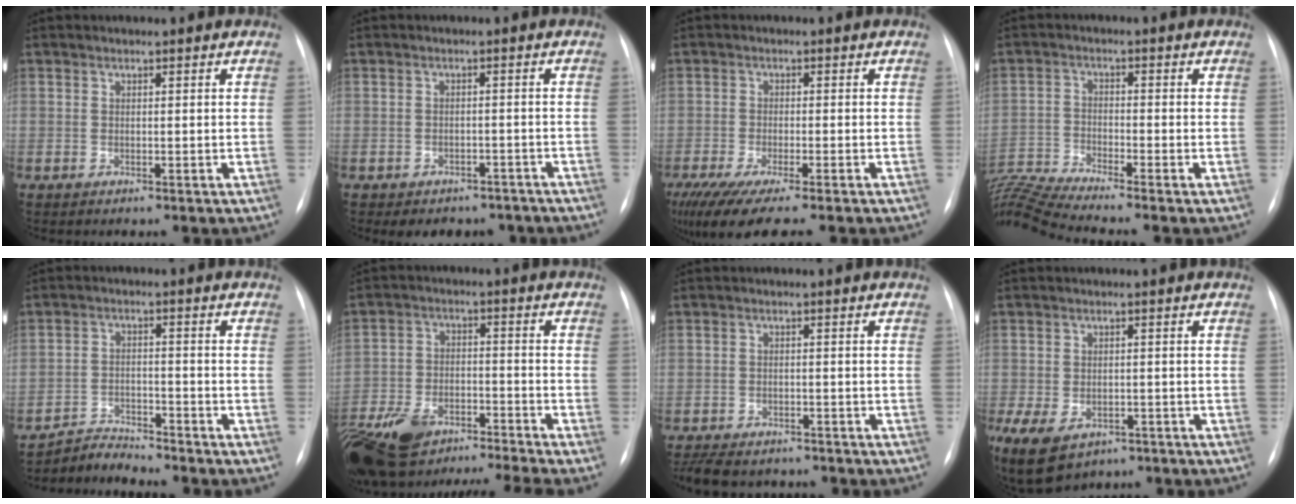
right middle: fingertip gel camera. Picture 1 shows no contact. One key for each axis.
{"total": 7.1, "fx": -5.8, "fy": 4.0, "fz": 1.4, "tx": -0.009, "ty": 0.019, "tz": -0.063}
{"total": 10.4, "fx": -7.9, "fy": 1.1, "fz": 6.7, "tx": -0.108, "ty": -0.023, "tz": -0.132}
{"total": 12.0, "fx": -11.0, "fy": -1.7, "fz": 4.3, "tx": -0.105, "ty": 0.000, "tz": -0.205}
{"total": 4.3, "fx": -4.2, "fy": -0.3, "fz": -0.9, "tx": 0.017, "ty": -0.010, "tz": -0.072}
{"total": 14.4, "fx": -12.1, "fy": 2.2, "fz": 7.6, "tx": -0.156, "ty": 0.007, "tz": -0.214}
{"total": 10.8, "fx": -9.2, "fy": 4.1, "fz": 3.8, "tx": -0.078, "ty": -0.004, "tz": -0.125}
{"total": 14.2, "fx": -7.6, "fy": 9.6, "fz": 7.2, "tx": -0.188, "ty": -0.008, "tz": -0.102}